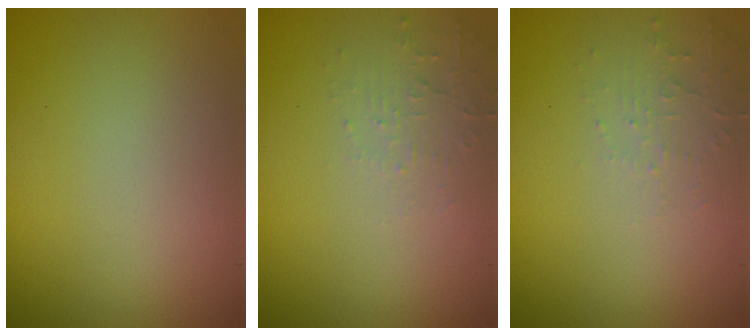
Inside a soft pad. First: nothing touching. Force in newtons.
{"total": 1.5, "press": 1.5, "slide": 0.3}
{"total": 1.5, "press": 1.5, "slide": 0.3}